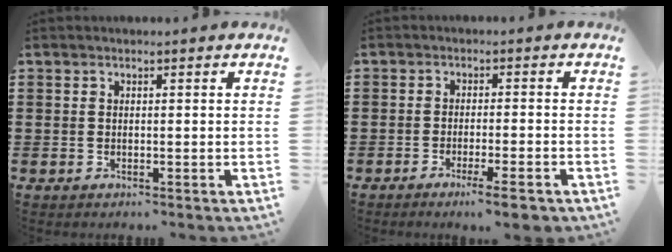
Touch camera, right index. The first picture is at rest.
{"total": 4.2, "force": [-3.2, 0.1, 2.8], "torque": [-0.044, -0.009, -0.055]}